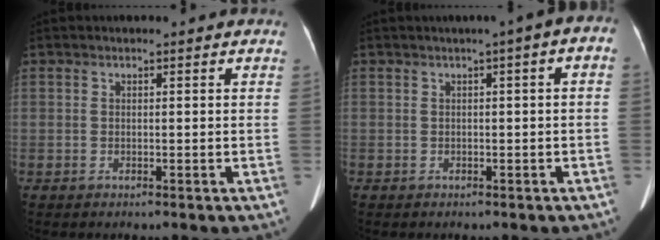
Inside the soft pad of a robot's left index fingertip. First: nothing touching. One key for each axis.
{"total": 3.0, "fx": 0.2, "fy": 1.0, "fz": 2.8, "tx": -0.030, "ty": 0.020, "tz": -0.005}